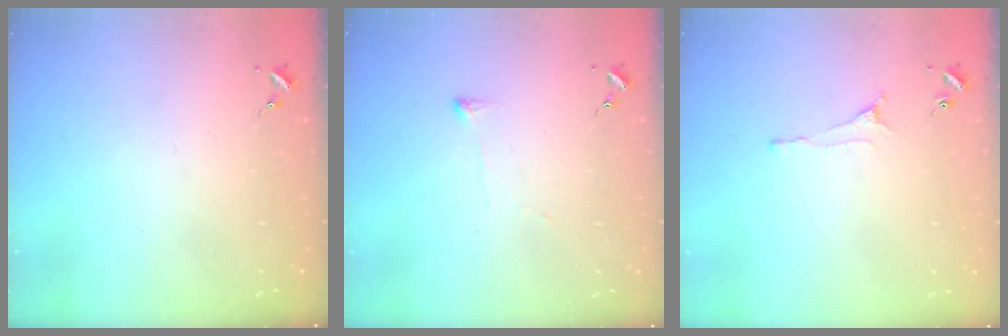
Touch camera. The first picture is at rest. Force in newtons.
{"total": 3.6, "press": 3.5, "slide": 0.5}
{"total": 4.2, "press": 4.1, "slide": 0.8}